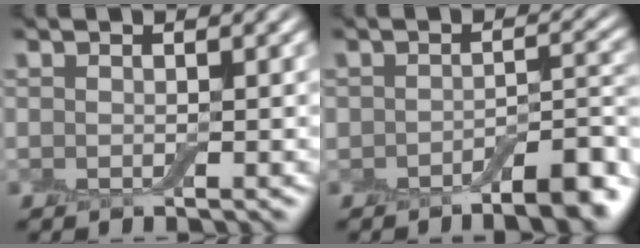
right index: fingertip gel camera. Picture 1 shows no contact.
{"total": 5.5, "force": [-3.7, 1.5, 3.8], "torque": [-0.046, 0.004, -0.054]}